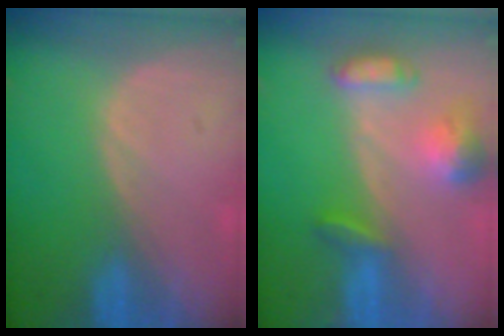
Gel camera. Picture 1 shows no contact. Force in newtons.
{"total": 6.4, "press": 6.4, "slide": 0.5}